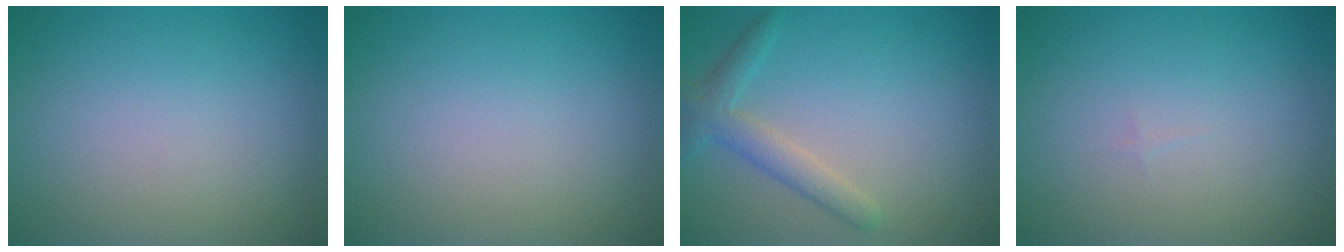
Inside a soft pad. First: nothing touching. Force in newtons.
{"total": 0.0}
{"total": 2.7, "press": 2.7, "slide": 0.1}
{"total": 0.0}